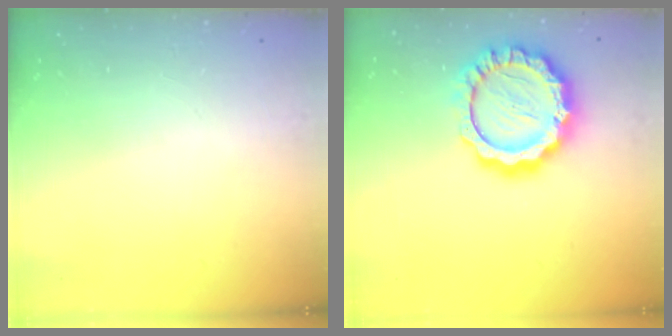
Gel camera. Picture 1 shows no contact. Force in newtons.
{"total": 16.5, "press": 16.5, "slide": 1.6}